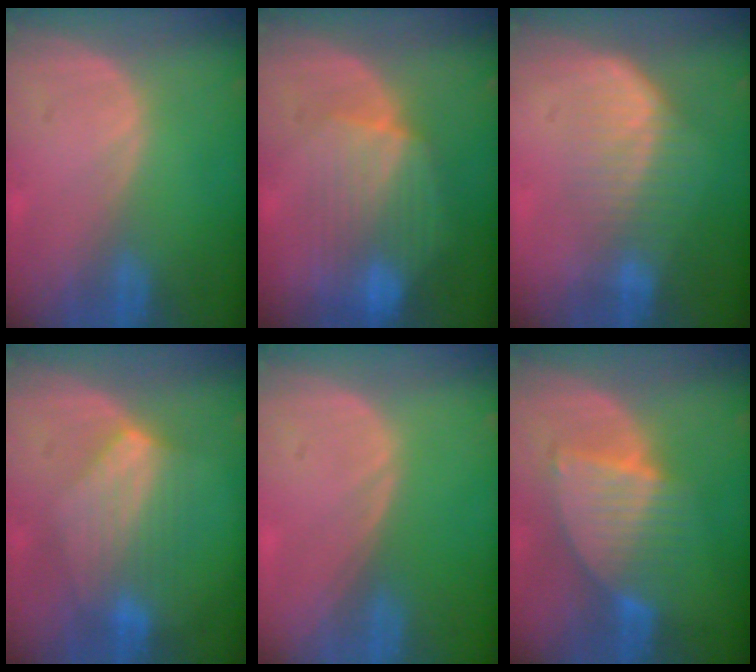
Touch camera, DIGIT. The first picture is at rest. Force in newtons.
{"total": 8.6, "press": 8.0, "slide": 3.2}
{"total": 6.3, "press": 5.8, "slide": 2.4}
{"total": 7.0, "press": 6.7, "slide": 1.8}
{"total": 0.0}
{"total": 7.0, "press": 6.8, "slide": 1.6}